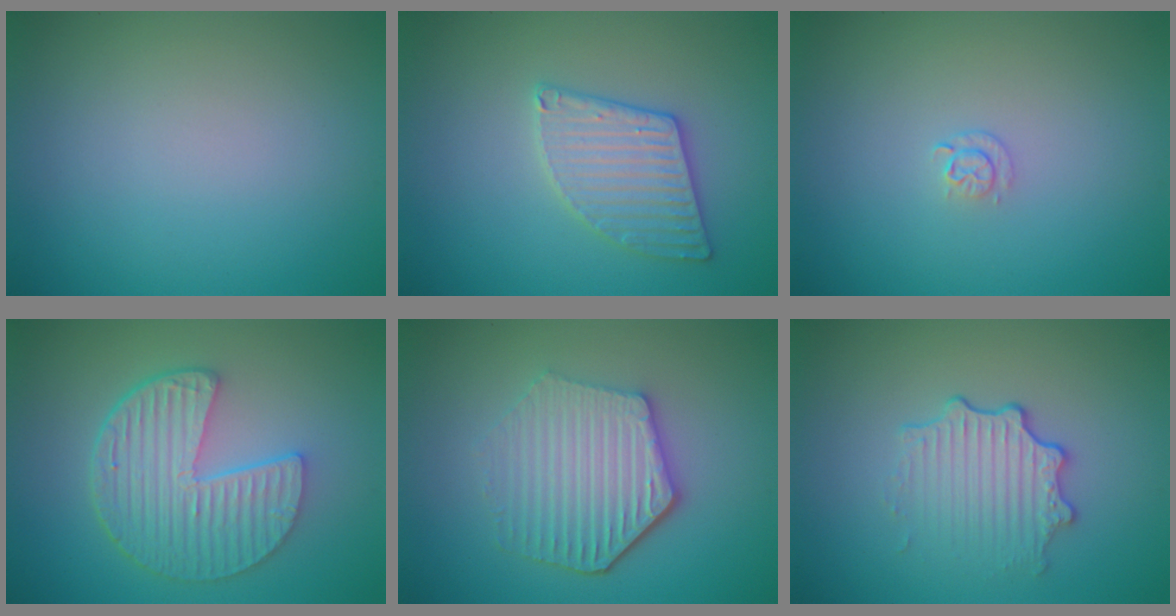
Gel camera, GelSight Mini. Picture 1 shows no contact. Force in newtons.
{"total": 3.2, "press": 3.2, "slide": 0.1}
{"total": 0.9, "press": 0.6, "slide": 0.6}
{"total": 6.7, "press": 4.8, "slide": 4.6}
{"total": 5.4, "press": 4.4, "slide": 3.2}
{"total": 3.4, "press": 2.8, "slide": 1.9}